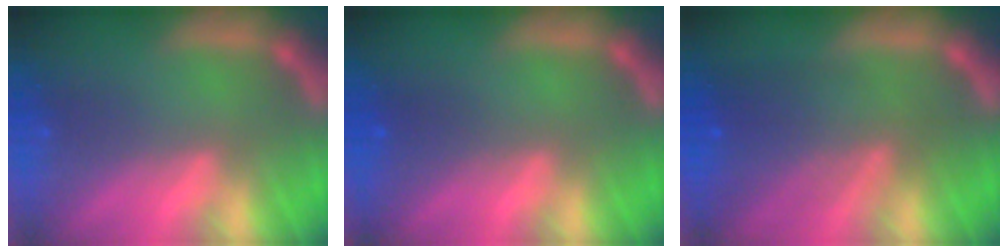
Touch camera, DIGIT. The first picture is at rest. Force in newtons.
{"total": 1.5}
{"total": 6.5}